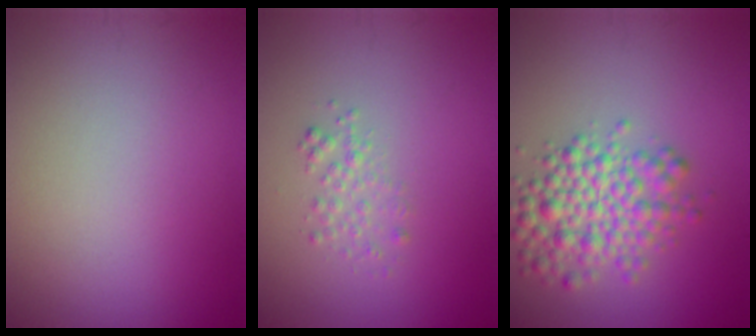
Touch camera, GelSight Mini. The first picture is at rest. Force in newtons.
{"total": 1.4, "press": 1.4, "slide": 0.1}
{"total": 5.0, "press": 5.0, "slide": 0.1}